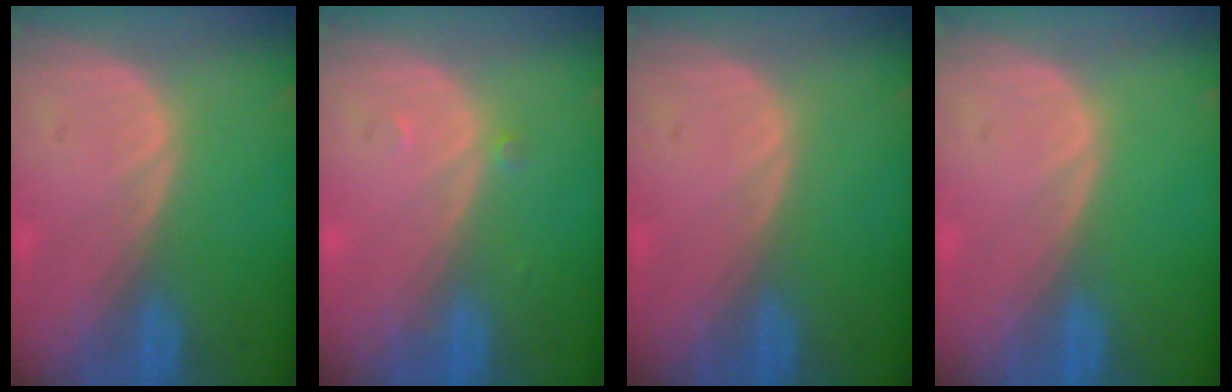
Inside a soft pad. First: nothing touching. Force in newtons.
{"total": 0.7, "press": 0.7, "slide": 0.1}
{"total": 0.0}
{"total": 0.0}